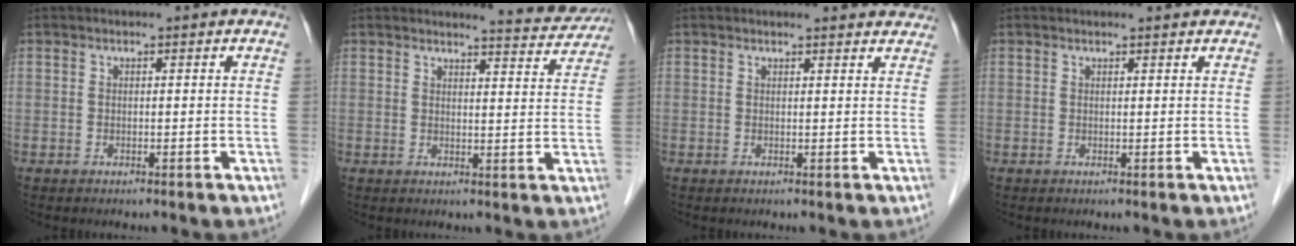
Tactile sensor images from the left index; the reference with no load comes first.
{"total": 5.8, "force": [5.8, 0.4, 0.3], "torque": [-0.011, -0.021, 0.057]}
{"total": 6.0, "force": [5.9, 1.0, 0.7], "torque": [0.005, -0.001, 0.043]}
{"total": 1.9, "force": [1.9, 0.2, 0.3], "torque": [-0.012, 0.006, 0.020]}